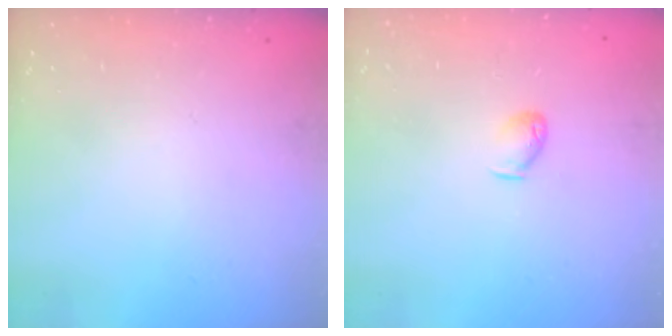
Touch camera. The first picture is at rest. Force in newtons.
{"total": 3.7, "press": 3.7, "slide": 0.7}